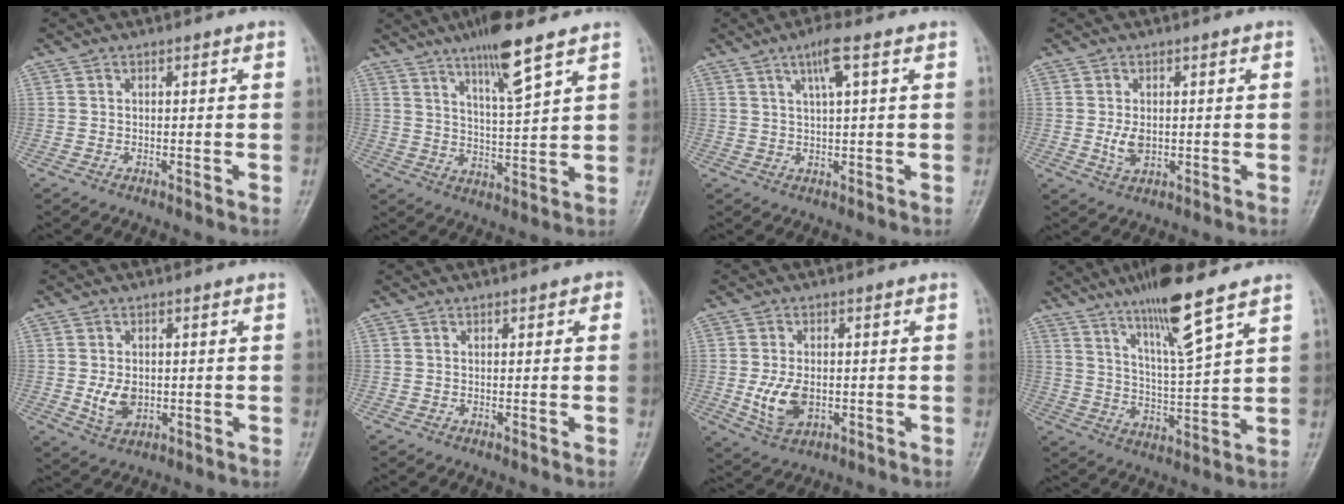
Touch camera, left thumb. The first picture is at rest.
{"total": 10.3, "force": [6.8, 1.4, 7.6], "torque": [-0.126, -0.041, 0.119]}
{"total": 4.8, "force": [2.2, 0.6, 4.2], "torque": [-0.083, -0.002, 0.045]}
{"total": 3.8, "force": [-0.1, 2.4, 2.9], "torque": [-0.046, -0.003, 0.004]}
{"total": 5.1, "force": [-0.4, 3.5, 3.6], "torque": [-0.052, -0.003, 0.002]}
{"total": 2.0, "force": [0.6, 1.0, 1.6], "torque": [-0.016, 0.005, 0.004]}
{"total": 7.0, "force": [-1.0, 4.4, 5.3], "torque": [-0.094, -0.001, -0.011]}
{"total": 12.9, "force": [8.7, 1.2, 9.5], "torque": [-0.167, -0.052, 0.158]}